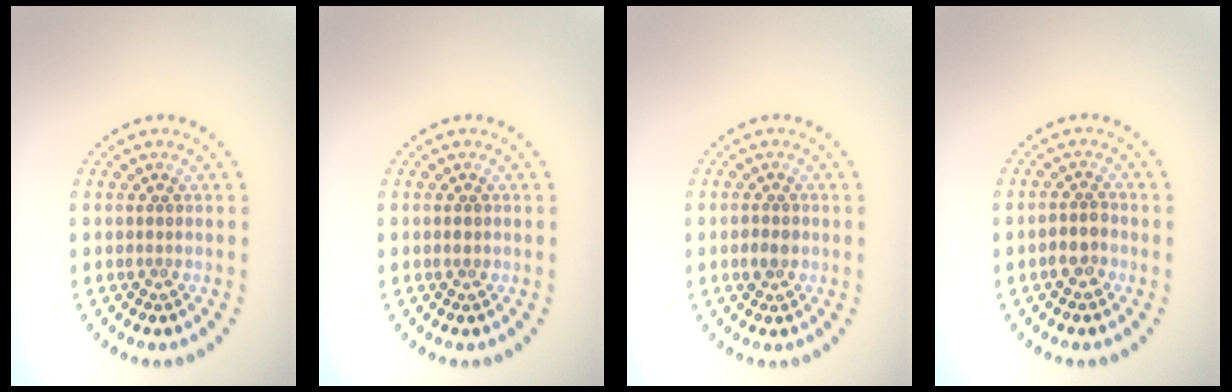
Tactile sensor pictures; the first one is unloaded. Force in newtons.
{"total": 0.7, "press": 0.7, "slide": 0.1}
{"total": 1.4, "press": 1.3, "slide": 0.4}
{"total": 1.9, "press": 1.7, "slide": 0.7}